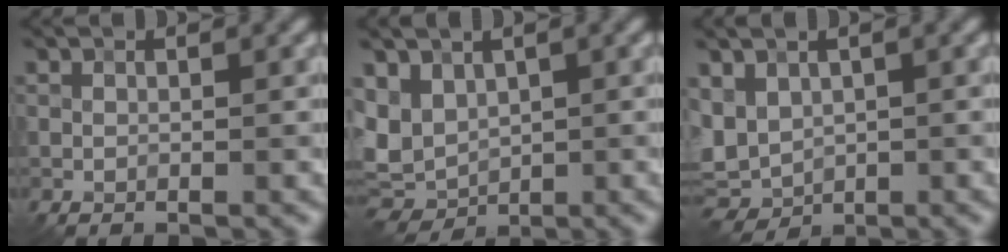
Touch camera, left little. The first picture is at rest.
{"total": 5.0, "force": [-0.2, 3.9, 3.2], "torque": [-0.065, -0.003, -0.002]}
{"total": 4.0, "force": [-0.4, 3.2, 2.4], "torque": [-0.058, 0.001, -0.009]}